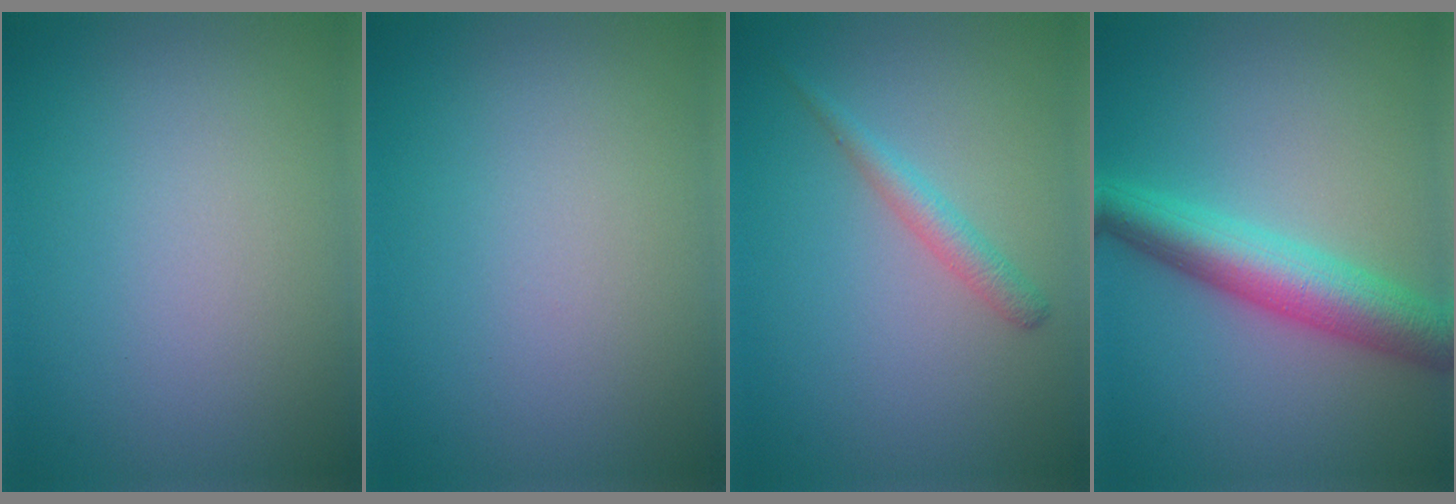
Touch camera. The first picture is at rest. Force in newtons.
{"total": 0.0}
{"total": 1.8, "press": 1.8, "slide": 0.1}
{"total": 6.1, "press": 6.1, "slide": 0.2}